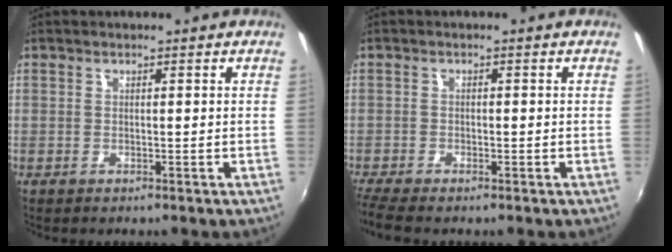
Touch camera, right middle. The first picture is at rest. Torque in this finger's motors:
{"motor_torque": [0.34, -0.37, 0.07, 0.05]}